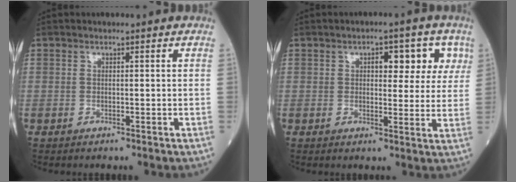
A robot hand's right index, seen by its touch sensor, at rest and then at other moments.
{"total": 6.4, "force": [2.7, 3.2, 4.9], "torque": [-0.046, 0.016, 0.030]}